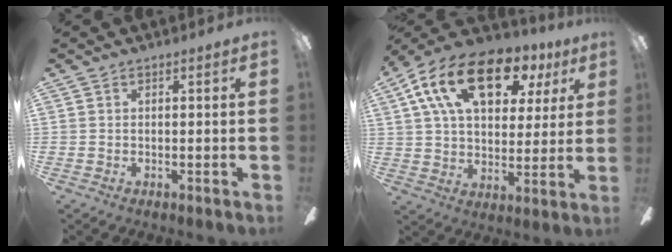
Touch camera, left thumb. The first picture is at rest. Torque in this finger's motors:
{"motor_torque": [0.37, 1.95, 1.41, -1.36, 0.26]}